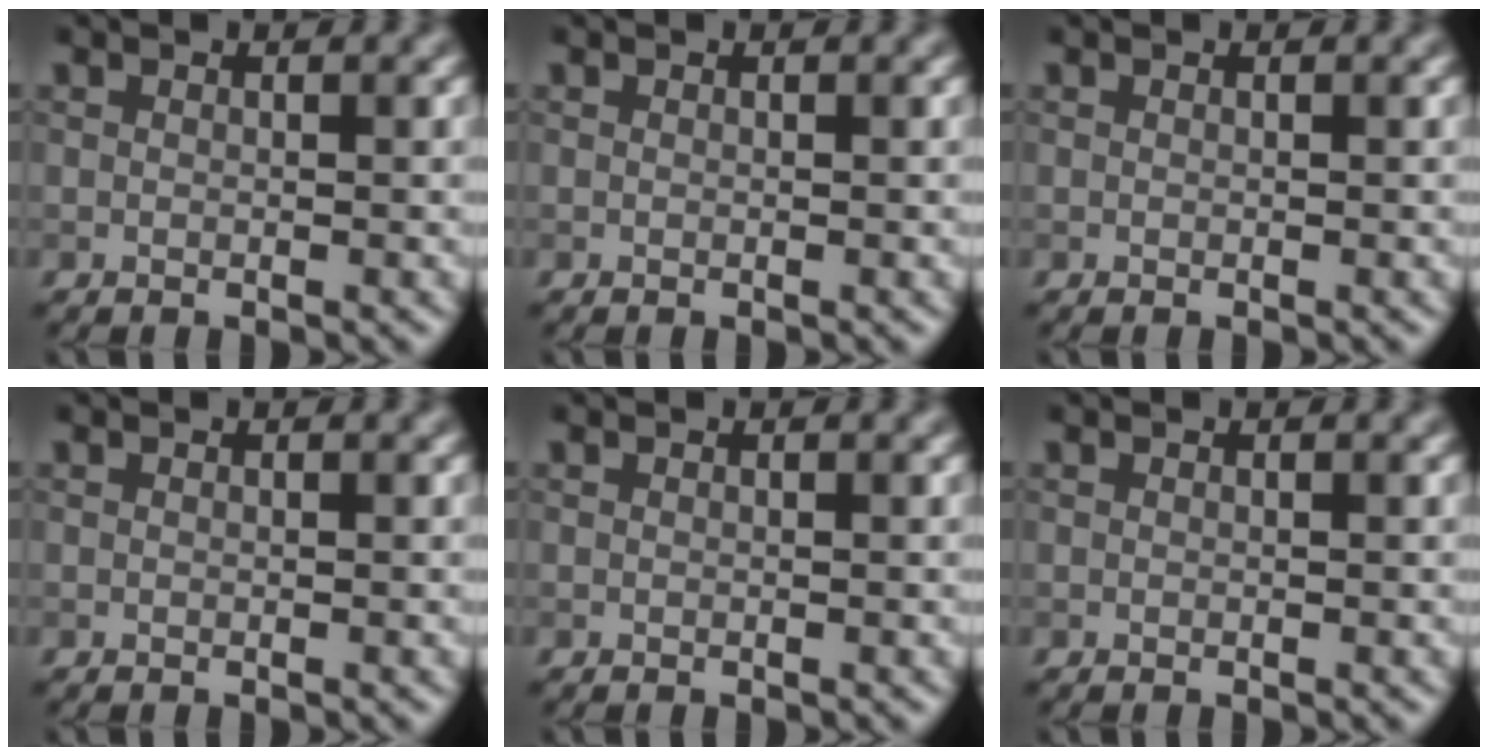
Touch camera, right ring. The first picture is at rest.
{"total": 0.0}
{"total": 0.0}
{"total": 0.0}
{"total": 0.0}
{"total": 0.0}